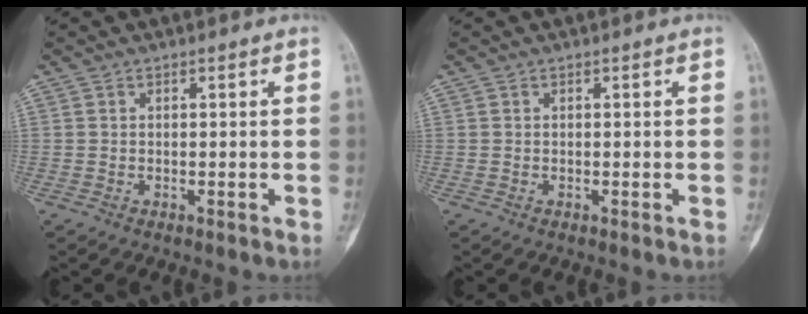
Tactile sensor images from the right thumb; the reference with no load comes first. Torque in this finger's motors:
{"motor_torque": [-0.09, 0.09, 0.08, 0.08, 0.02]}